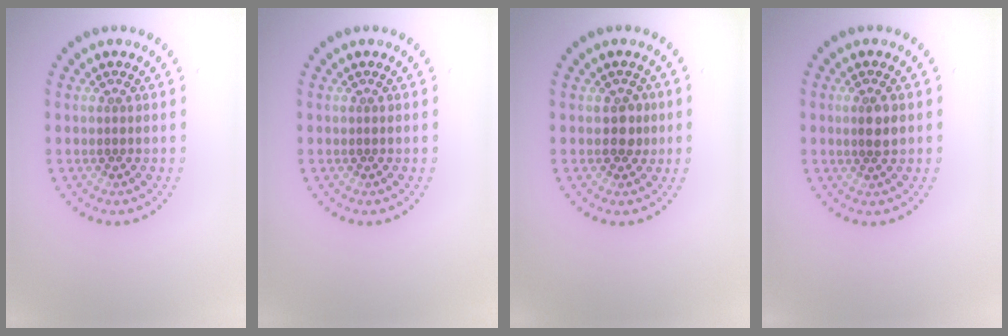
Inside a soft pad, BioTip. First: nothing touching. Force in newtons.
{"total": 0.0}
{"total": 1.4, "press": 1.3, "slide": 0.6}
{"total": 1.8, "press": 1.7, "slide": 0.7}